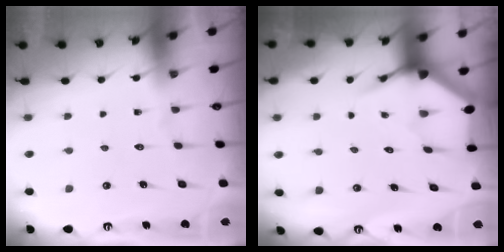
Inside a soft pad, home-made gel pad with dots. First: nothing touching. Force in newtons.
{"total": 3.7, "press": 3.7, "slide": 0.5}